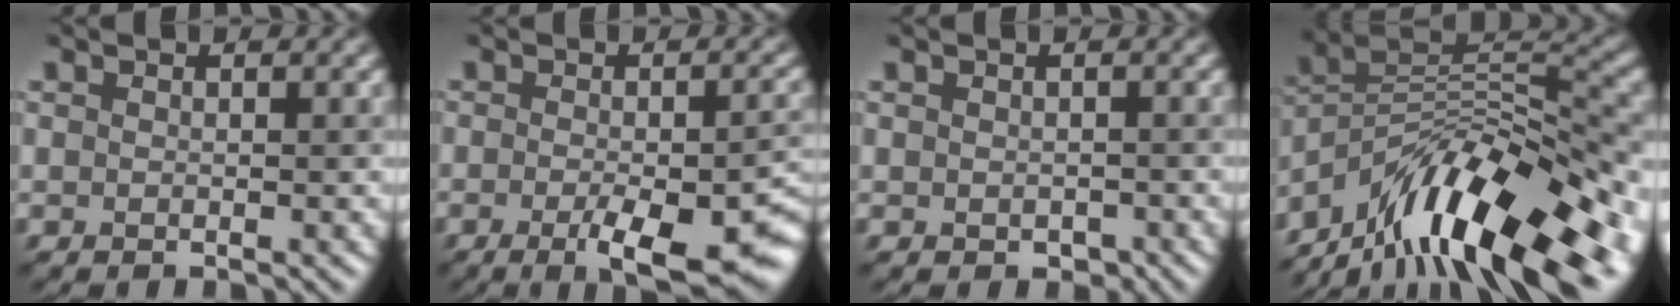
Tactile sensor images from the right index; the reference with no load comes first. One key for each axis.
{"total": 8.8, "fx": -3.5, "fy": 2.7, "fz": 7.6, "tx": -0.112, "ty": -0.014, "tz": -0.044}
{"total": 1.1, "fx": -0.5, "fy": 0.9, "fz": 0.6, "tx": -0.010, "ty": -0.010, "tz": -0.004}
{"total": 15.4, "fx": -9.7, "fy": 5.4, "fz": 10.7, "tx": -0.193, "ty": 0.026, "tz": -0.173}